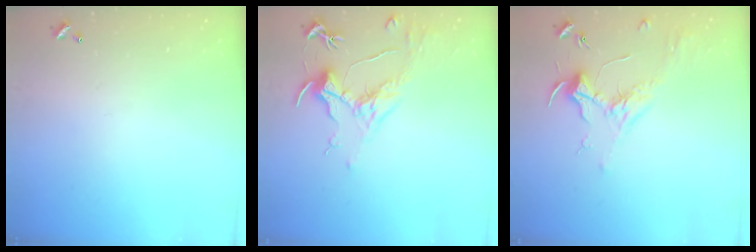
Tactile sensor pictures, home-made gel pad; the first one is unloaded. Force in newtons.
{"total": 1.6, "press": 1.3, "slide": 0.9}
{"total": 1.8, "press": 1.7, "slide": 0.7}